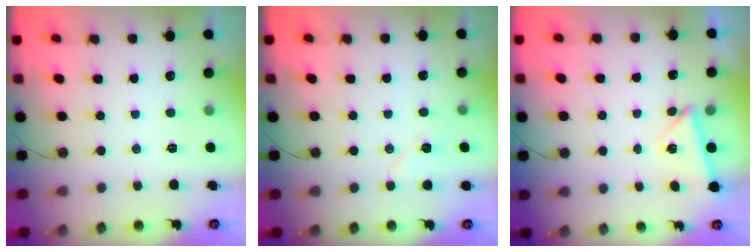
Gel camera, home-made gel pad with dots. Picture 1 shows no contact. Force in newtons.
{"total": 7.3, "press": 5.6, "slide": 4.7}
{"total": 2.3, "press": 2.1, "slide": 1.0}